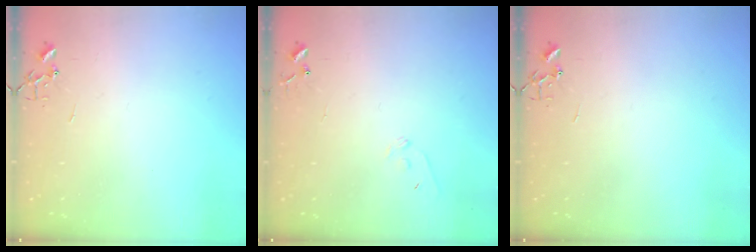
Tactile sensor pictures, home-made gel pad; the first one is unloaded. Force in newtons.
{"total": 6.8, "press": 6.7, "slide": 0.5}
{"total": 0.0}